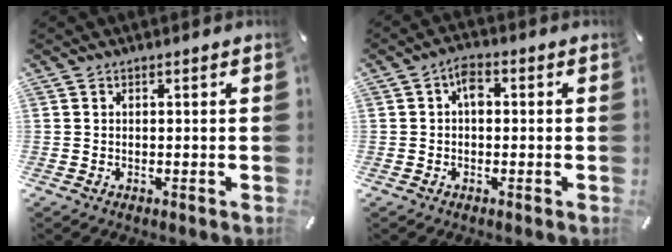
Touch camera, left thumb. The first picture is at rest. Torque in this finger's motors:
{"motor_torque": [0.87, 0.87, 0.63, -0.03, 0.25]}